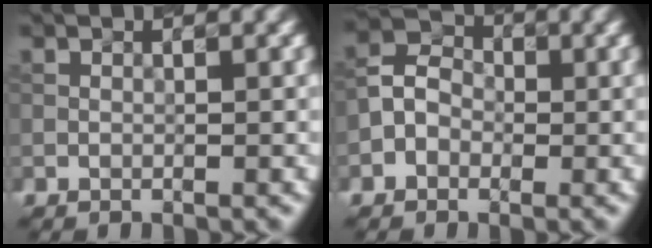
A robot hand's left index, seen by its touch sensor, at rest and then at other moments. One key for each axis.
{"total": 2.8, "fx": -0.7, "fy": 2.4, "fz": 1.4, "tx": -0.025, "ty": 0.014, "tz": -0.025}